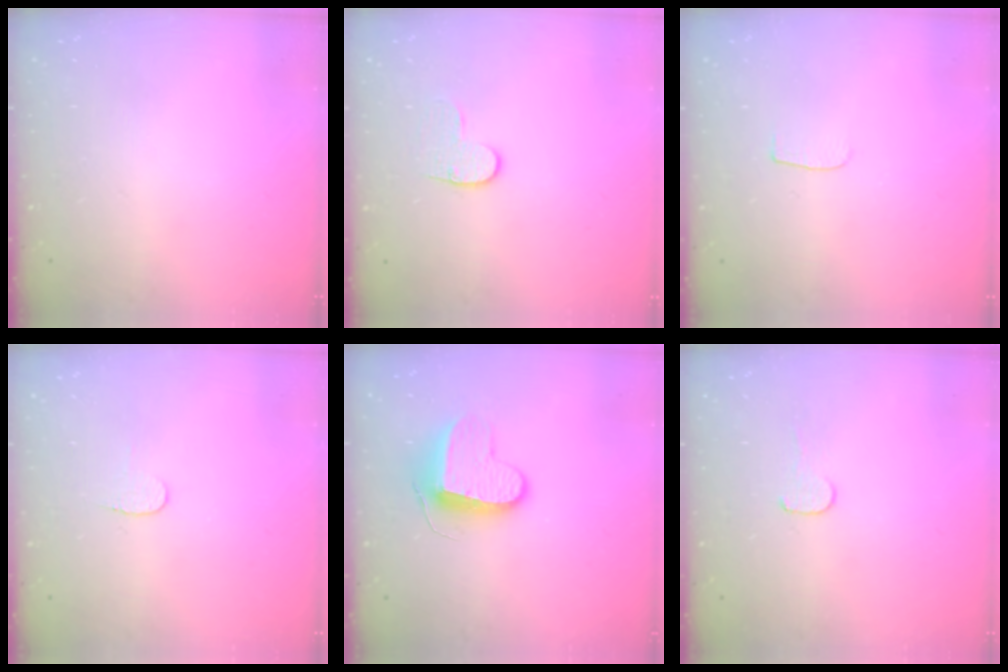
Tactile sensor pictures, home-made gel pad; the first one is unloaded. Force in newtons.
{"total": 5.7, "press": 5.6, "slide": 0.6}
{"total": 3.0, "press": 3.0, "slide": 0.3}
{"total": 3.7, "press": 3.7, "slide": 0.3}
{"total": 10.2, "press": 10.2, "slide": 0.3}
{"total": 4.1, "press": 4.1, "slide": 0.4}